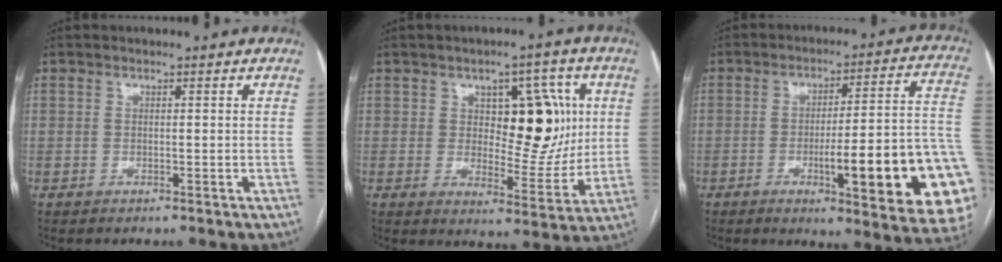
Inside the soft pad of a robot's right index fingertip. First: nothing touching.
{"total": 12.0, "force": [2.6, 5.8, 10.2], "torque": [-0.127, 0.017, 0.047]}
{"total": 22.3, "force": [-6.1, 2.6, 21.3], "torque": [-0.193, 0.007, -0.072]}